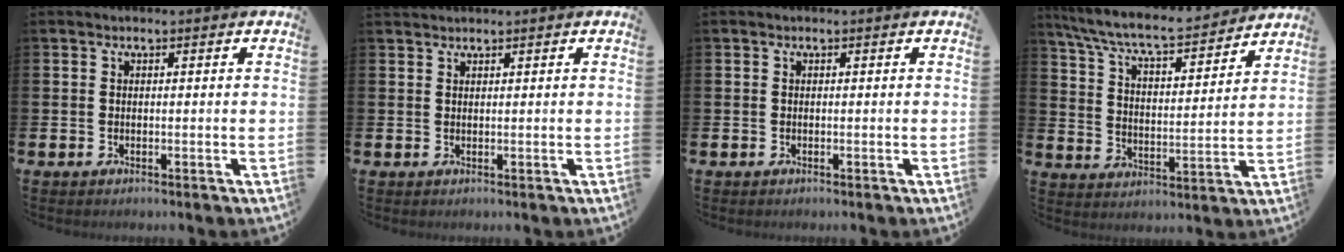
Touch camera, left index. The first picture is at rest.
{"total": 0.9, "force": [0.9, 0.0, 0.0], "torque": [0.000, 0.000, 0.017]}
{"total": 0.0}
{"total": 7.8, "force": [7.3, 1.0, 2.5], "torque": [-0.087, -0.054, 0.123]}